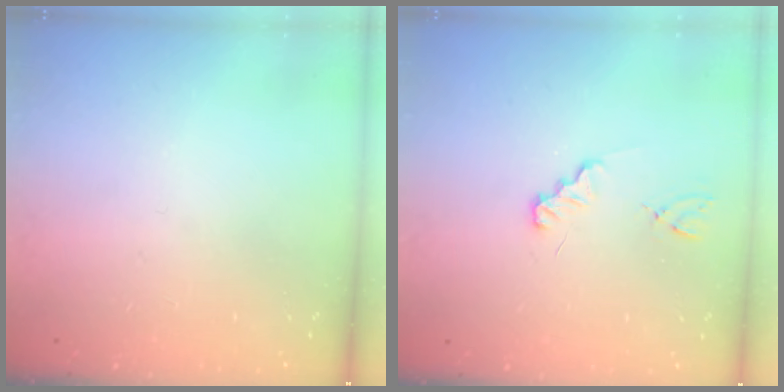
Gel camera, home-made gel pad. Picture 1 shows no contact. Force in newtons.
{"total": 1.2, "press": 1.2, "slide": 0.1}